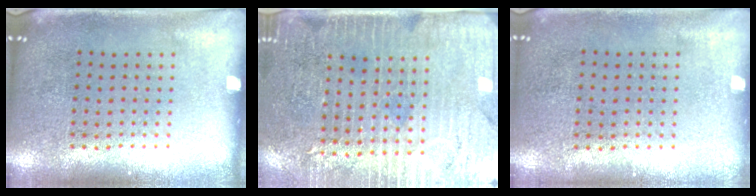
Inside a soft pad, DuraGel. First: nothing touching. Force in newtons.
{"total": 3.6, "press": 3.3, "slide": 1.6}
{"total": 0.0}